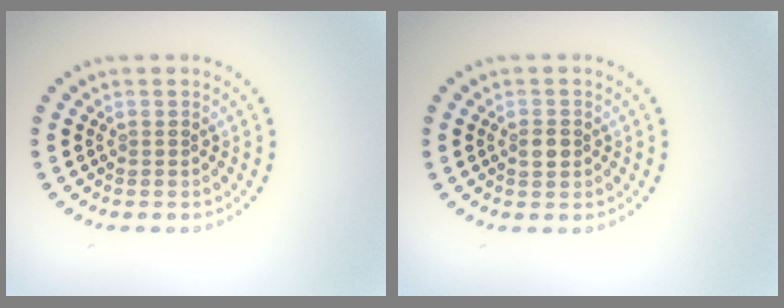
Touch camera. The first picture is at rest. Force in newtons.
{"total": 1.5, "press": 1.5, "slide": 0.2}